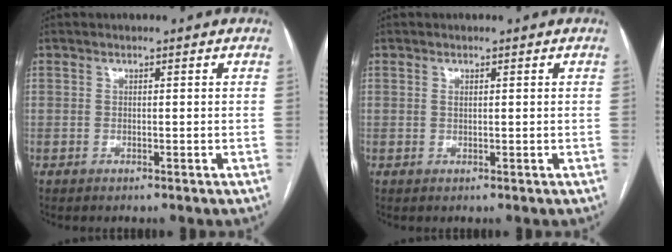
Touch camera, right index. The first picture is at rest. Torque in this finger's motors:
{"motor_torque": [-0.03, 0.11, 0.02, 0.01]}